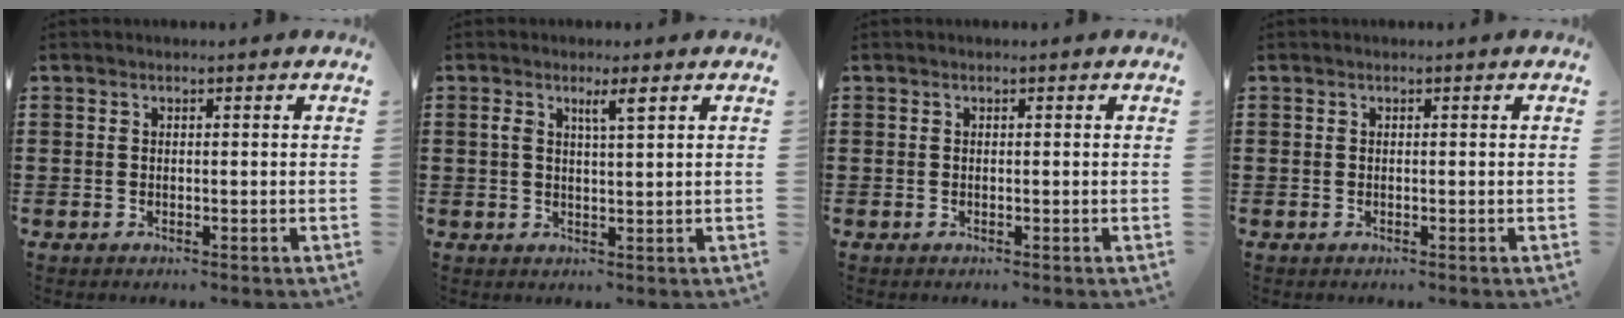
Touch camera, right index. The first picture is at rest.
{"total": 2.9, "force": [1.5, 0.5, 2.4], "torque": [-0.051, 0.003, 0.024]}
{"total": 0.0}
{"total": 0.0}